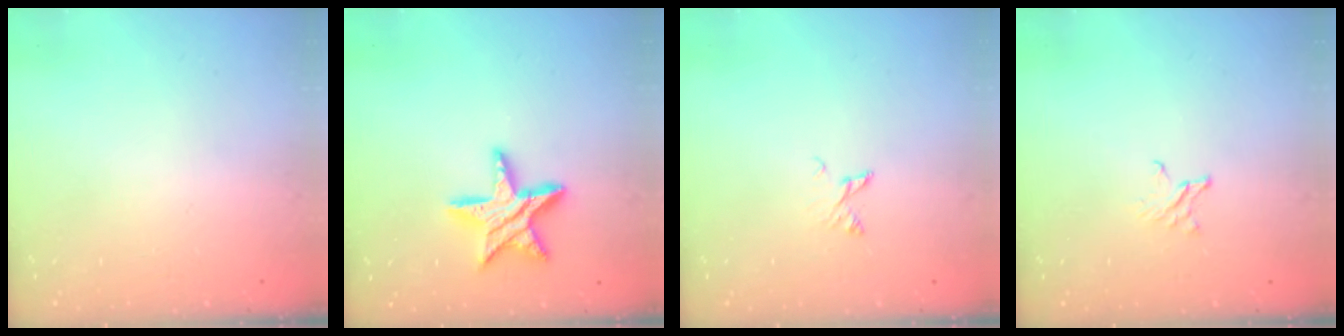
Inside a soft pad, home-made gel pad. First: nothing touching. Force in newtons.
{"total": 12.1, "press": 12.1, "slide": 0.8}
{"total": 3.1, "press": 3.1, "slide": 0.2}
{"total": 2.0, "press": 2.0, "slide": 0.2}